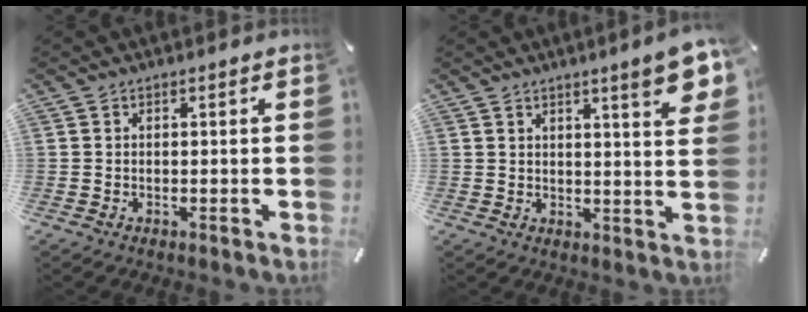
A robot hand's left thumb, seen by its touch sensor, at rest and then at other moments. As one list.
[{"total": 8.0, "force": [5.0, 1.4, 6.2], "torque": [-0.087, -0.029, 0.078]}]